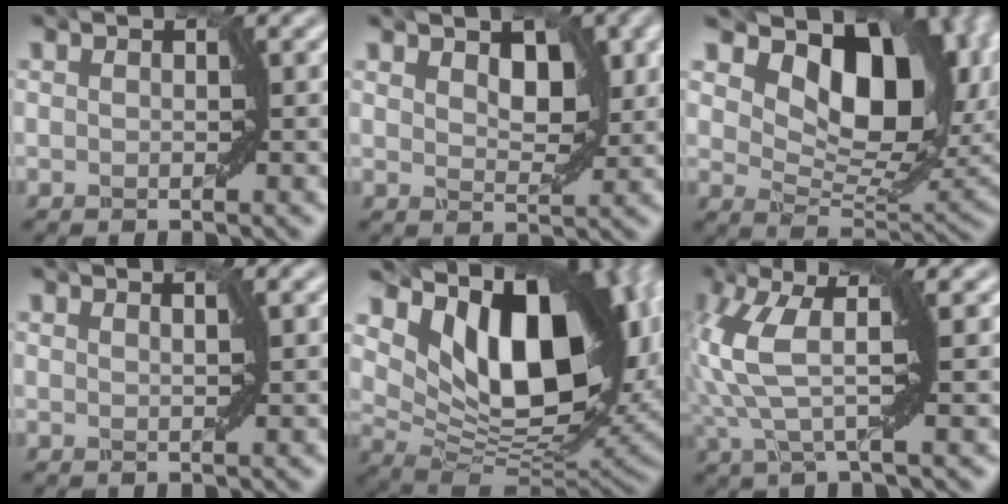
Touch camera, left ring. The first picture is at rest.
{"total": 3.7, "force": [1.7, 1.9, 2.7], "torque": [-0.049, -0.003, 0.030]}
{"total": 13.7, "force": [5.5, 7.8, 9.8], "torque": [-0.130, 0.000, 0.098]}
{"total": 1.1, "force": [0.8, 0.2, 0.7], "torque": [-0.001, -0.002, 0.008]}
{"total": 15.6, "force": [5.9, 8.6, 11.6], "torque": [-0.166, 0.002, 0.104]}
{"total": 7.1, "force": [1.2, 2.1, 6.7], "torque": [-0.162, 0.007, 0.022]}